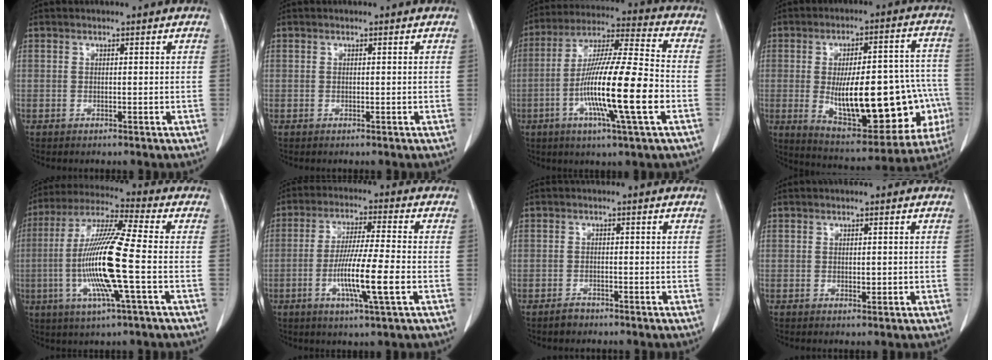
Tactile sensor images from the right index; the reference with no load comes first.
{"total": 0.0}
{"total": 17.3, "force": [-4.5, 0.4, 16.7], "torque": [-0.307, -0.009, -0.086]}
{"total": 25.0, "force": [-4.6, 9.1, 22.8], "torque": [-0.278, 0.024, -0.035]}
{"total": 15.4, "force": [-2.6, 0.2, 15.1], "torque": [-0.307, -0.007, -0.059]}
{"total": 10.4, "force": [-2.8, -0.1, 10.0], "torque": [-0.188, -0.013, -0.055]}
{"total": 1.6, "force": [-1.3, 1.0, 0.2], "torque": [-0.004, 0.003, -0.022]}
{"total": 1.2, "force": [0.0, 0.6, 1.0], "torque": [-0.015, -0.003, 0.004]}